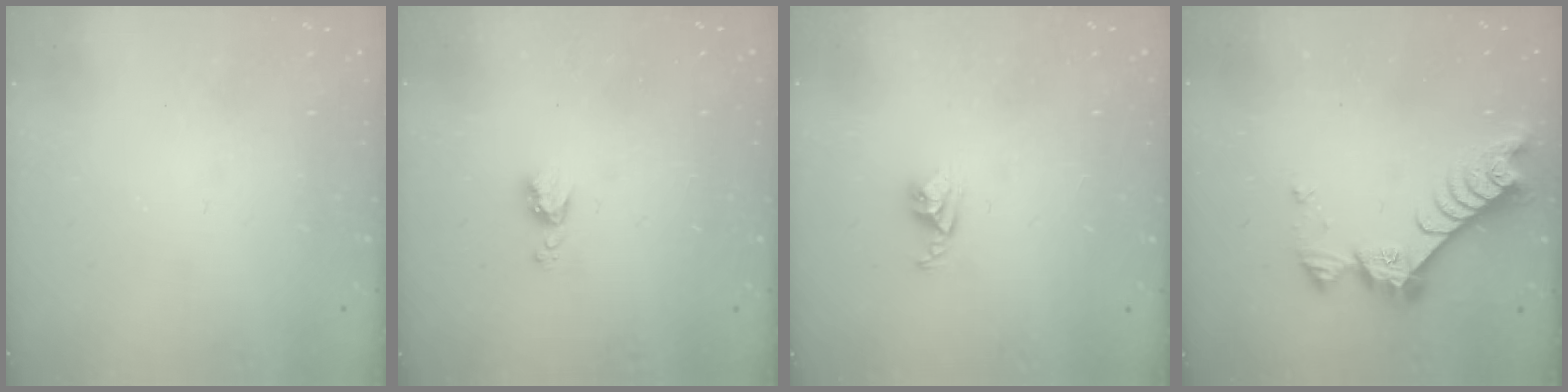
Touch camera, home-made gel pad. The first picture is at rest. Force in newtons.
{"total": 4.9, "press": 4.9, "slide": 0.6}
{"total": 4.3, "press": 4.3, "slide": 0.1}
{"total": 8.9, "press": 8.8, "slide": 0.8}